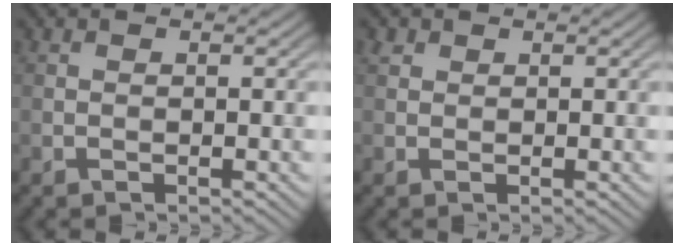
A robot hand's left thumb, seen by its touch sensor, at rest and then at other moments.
{"total": 1.1, "force": [0.7, 0.8, 0.2], "torque": [-0.002, 0.002, 0.013]}